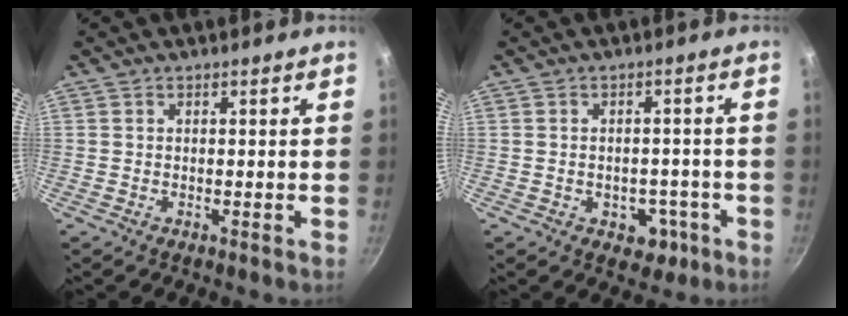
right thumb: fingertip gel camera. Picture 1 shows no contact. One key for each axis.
{"total": 5.5, "fx": -2.2, "fy": 4.0, "fz": 3.1, "tx": -0.016, "ty": 0.018, "tz": -0.015}